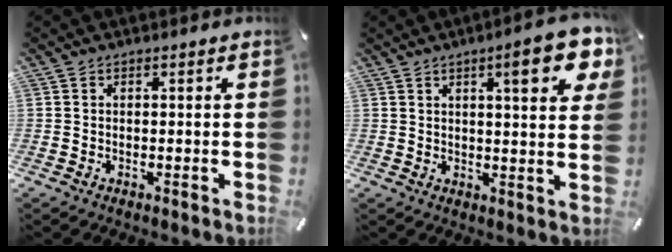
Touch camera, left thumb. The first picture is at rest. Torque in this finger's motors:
{"motor_torque": [2.54, 2.43, 1.18, -1.21, 0.26]}